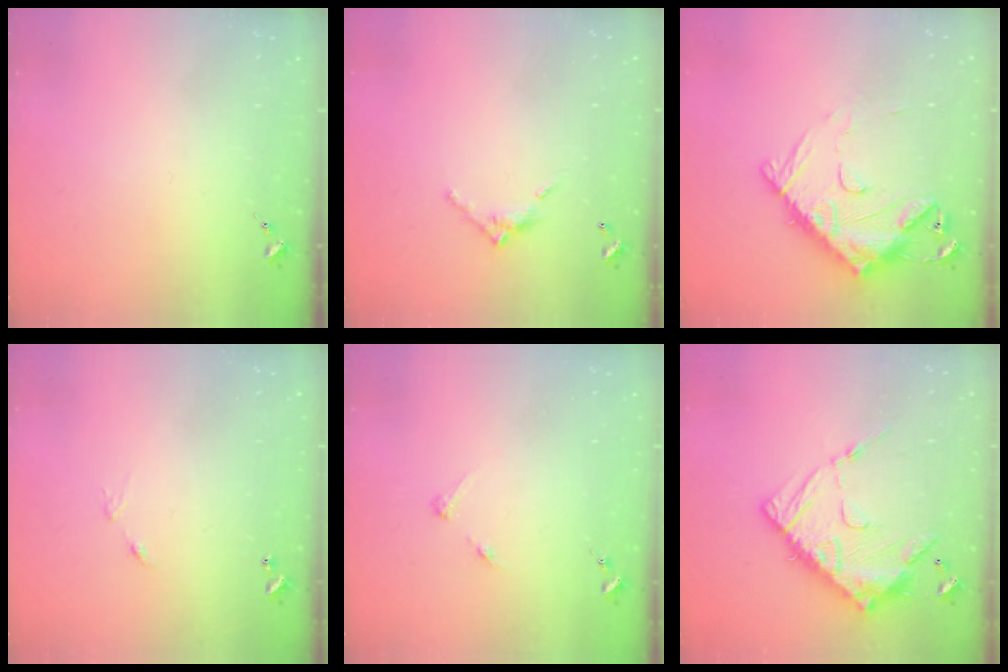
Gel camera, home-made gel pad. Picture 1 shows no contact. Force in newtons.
{"total": 6.7, "press": 6.7, "slide": 0.4}
{"total": 16.1, "press": 16.0, "slide": 1.6}
{"total": 5.6, "press": 5.5, "slide": 0.6}
{"total": 3.2, "press": 3.1, "slide": 0.4}
{"total": 16.0, "press": 15.9, "slide": 1.5}